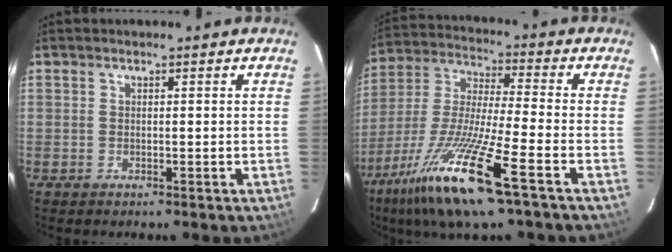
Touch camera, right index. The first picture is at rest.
{"total": 18.9, "force": [-11.0, 1.4, 15.4], "torque": [-0.323, -0.038, -0.210]}